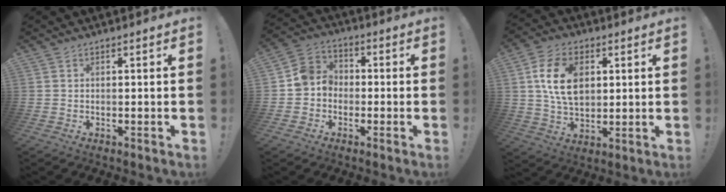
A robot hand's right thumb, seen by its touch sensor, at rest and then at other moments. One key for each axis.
{"total": 7.4, "fx": -2.0, "fy": 6.7, "fz": 2.4, "tx": -0.034, "ty": 0.037, "tz": -0.030}
{"total": 14.4, "fx": 3.5, "fy": 9.7, "fz": 10.0, "tx": -0.171, "ty": 0.001, "tz": 0.063}